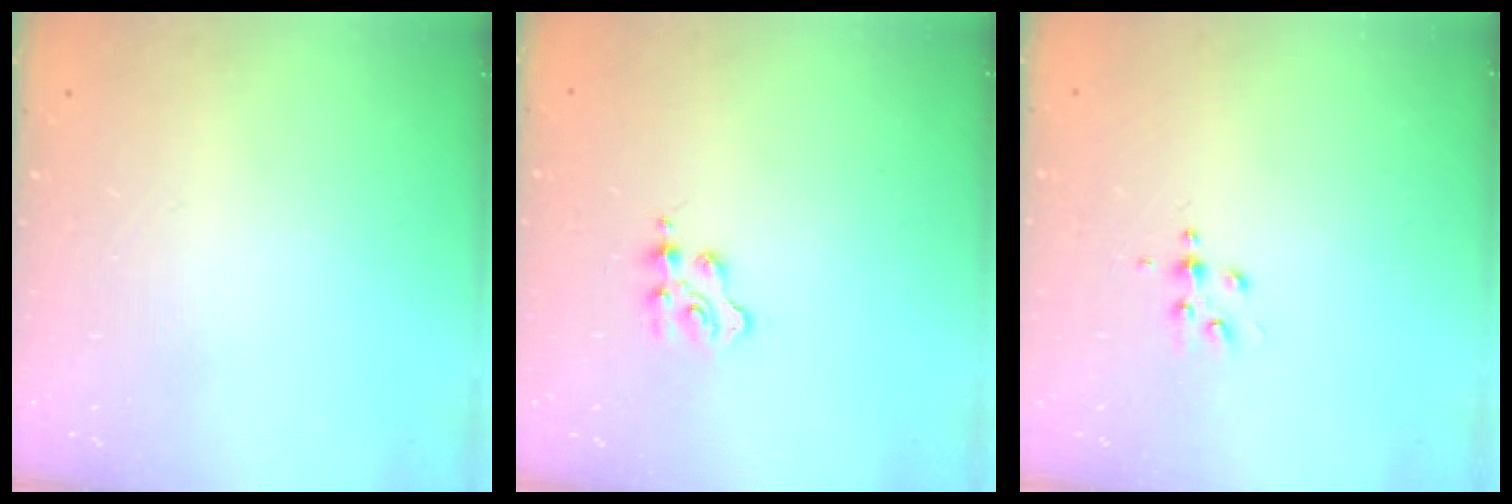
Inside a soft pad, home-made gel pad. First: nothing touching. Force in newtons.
{"total": 2.4, "press": 2.4, "slide": 0.4}
{"total": 4.4, "press": 3.9, "slide": 2.0}